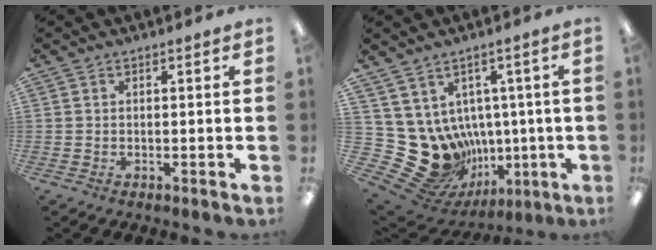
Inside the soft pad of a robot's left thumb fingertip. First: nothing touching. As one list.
[{"total": 16.2, "force": [-2.0, 14.0, 7.8], "torque": [-0.167, -0.028, 0.006]}]